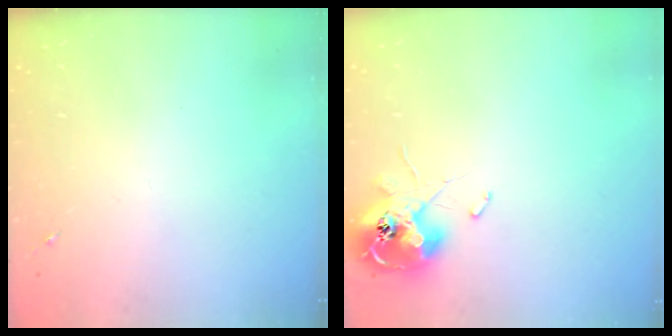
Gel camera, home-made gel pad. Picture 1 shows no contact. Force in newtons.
{"total": 12.7, "press": 12.6, "slide": 1.5}